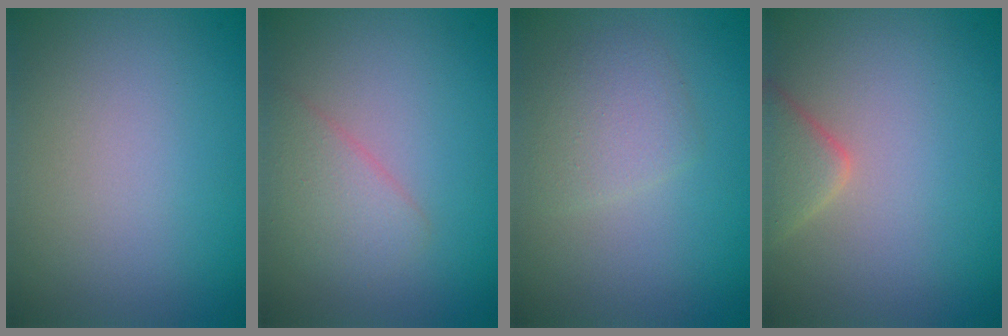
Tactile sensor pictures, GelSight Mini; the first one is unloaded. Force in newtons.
{"total": 2.3, "press": 2.3, "slide": 0.0}
{"total": 2.3, "press": 2.3, "slide": 0.1}
{"total": 2.8, "press": 2.8, "slide": 0.3}